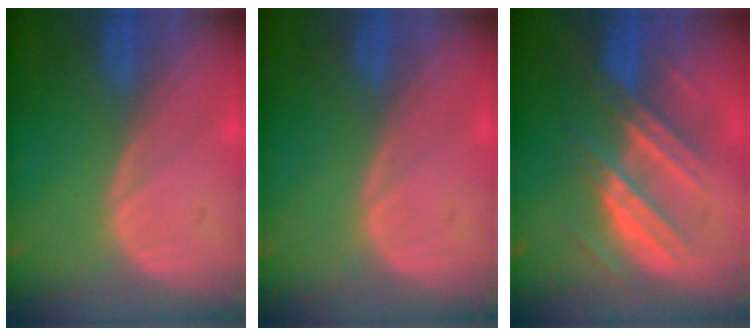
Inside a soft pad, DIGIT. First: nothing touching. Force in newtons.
{"total": 0.0}
{"total": 7.4, "press": 7.3, "slide": 1.0}